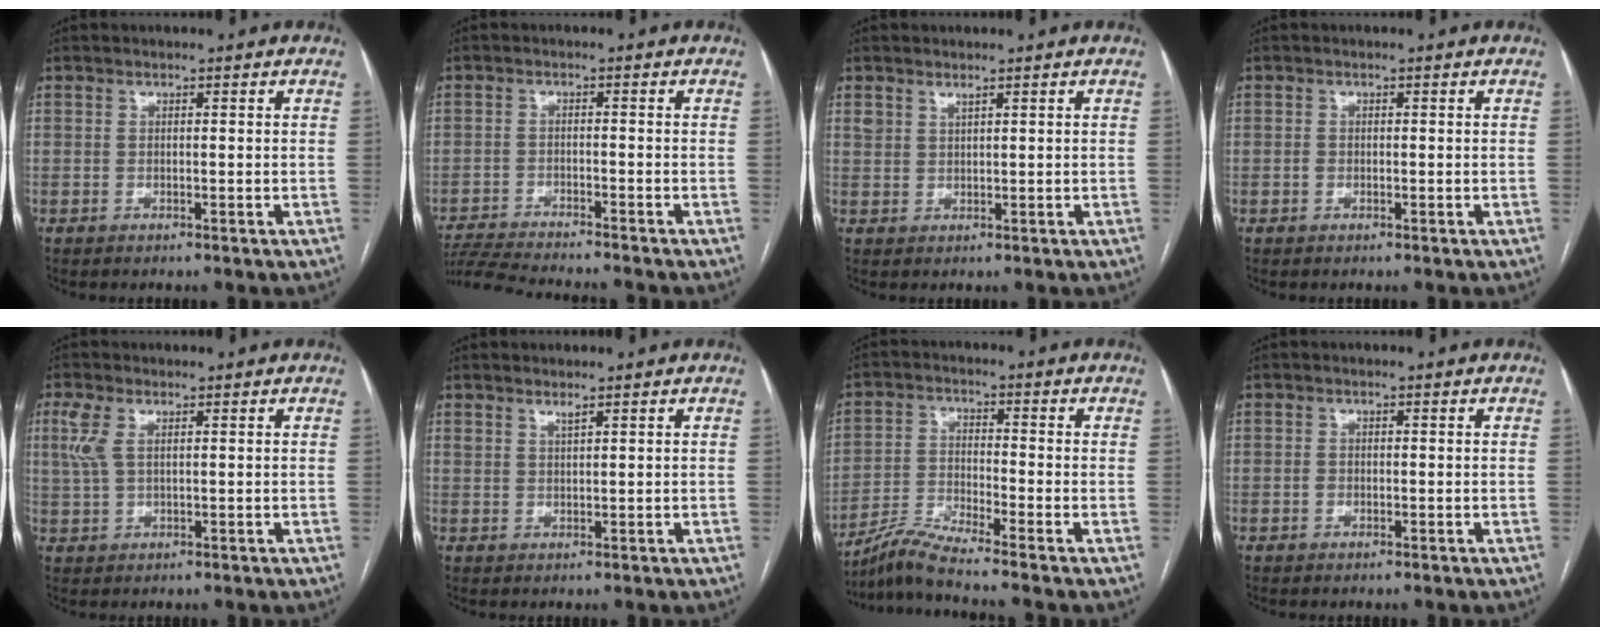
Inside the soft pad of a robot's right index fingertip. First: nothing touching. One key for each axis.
{"total": 11.4, "fx": -10.6, "fy": 0.1, "fz": 4.4, "tx": -0.070, "ty": -0.012, "tz": -0.169}
{"total": 1.6, "fx": 1.4, "fy": 0.5, "fz": 0.5, "tx": -0.017, "ty": 0.005, "tz": 0.033}
{"total": 0.6, "fx": 0.0, "fy": 0.5, "fz": 0.3, "tx": -0.009, "ty": 0.002, "tz": 0.002}
{"total": 3.9, "fx": 1.6, "fy": 1.7, "fz": 3.1, "tx": -0.098, "ty": 0.018, "tz": 0.040}
{"total": 1.2, "fx": 1.1, "fy": 0.0, "fz": 0.5, "tx": -0.016, "ty": -0.002, "tz": 0.027}
{"total": 6.6, "fx": -5.9, "fy": -1.9, "fz": 2.2, "tx": -0.056, "ty": -0.021, "tz": -0.117}
{"total": 0.8, "fx": -0.1, "fy": 0.7, "fz": 0.4, "tx": -0.011, "ty": 0.002, "tz": 0.002}